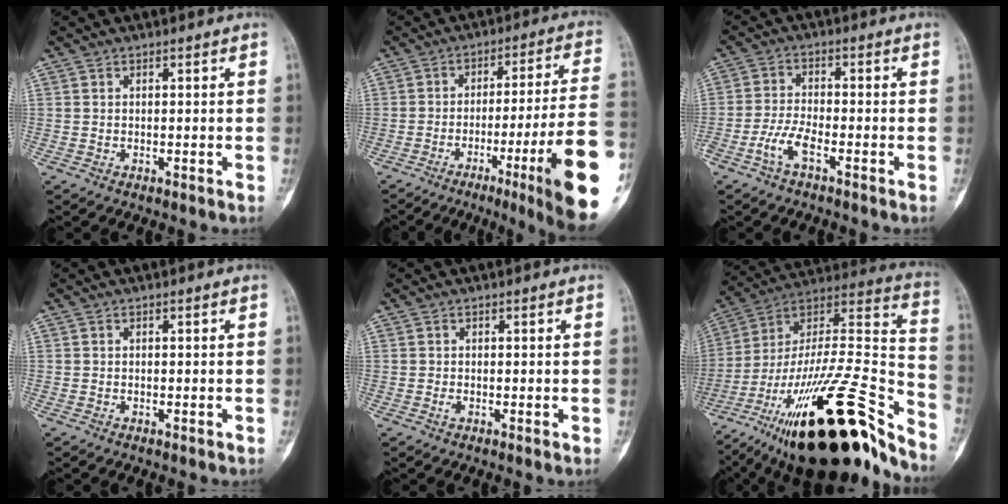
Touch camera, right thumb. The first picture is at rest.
{"total": 20.2, "force": [-7.5, 0.6, 18.7], "torque": [-0.222, 0.017, -0.111]}
{"total": 4.9, "force": [-2.8, 1.6, 3.7], "torque": [-0.085, 0.017, -0.057]}
{"total": 0.0}
{"total": 0.9, "force": [-0.2, 0.6, 0.6], "torque": [-0.011, -0.002, -0.005]}
{"total": 36.7, "force": [-22.2, 10.9, 27.1], "torque": [-0.385, 0.080, -0.361]}